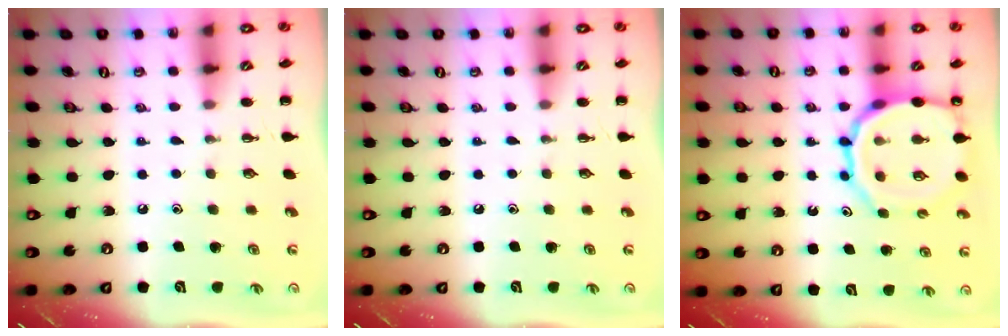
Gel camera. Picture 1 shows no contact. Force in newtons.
{"total": 0.0}
{"total": 14.6, "press": 14.4, "slide": 2.3}